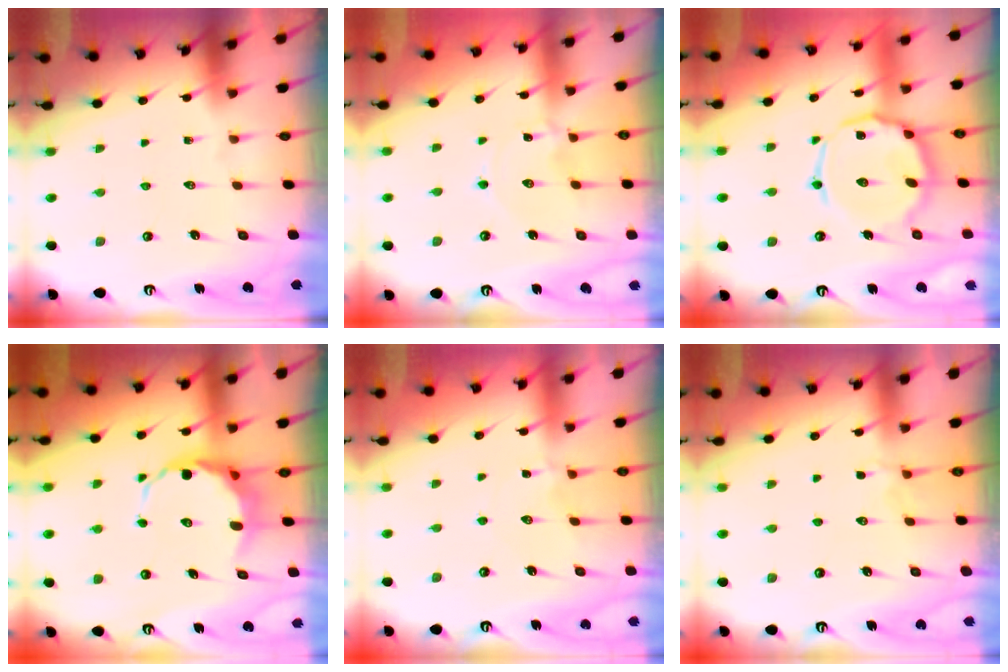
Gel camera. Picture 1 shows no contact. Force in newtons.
{"total": 0.0}
{"total": 13.3, "press": 13.3, "slide": 1.2}
{"total": 8.2, "press": 8.0, "slide": 1.9}
{"total": 2.7, "press": 2.6, "slide": 0.5}
{"total": 2.2, "press": 1.7, "slide": 1.4}